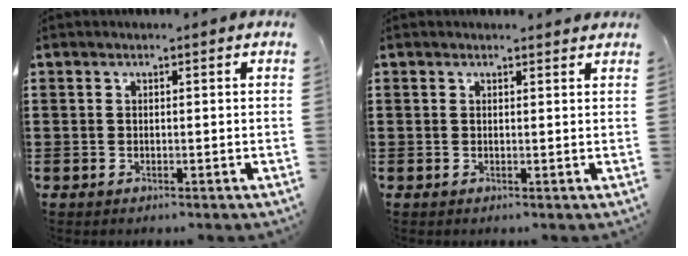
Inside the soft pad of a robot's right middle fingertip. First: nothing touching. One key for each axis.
{"total": 0.6, "fx": 0.6, "fy": 0.2, "fz": 0.1, "tx": 0.003, "ty": -0.003, "tz": 0.010}